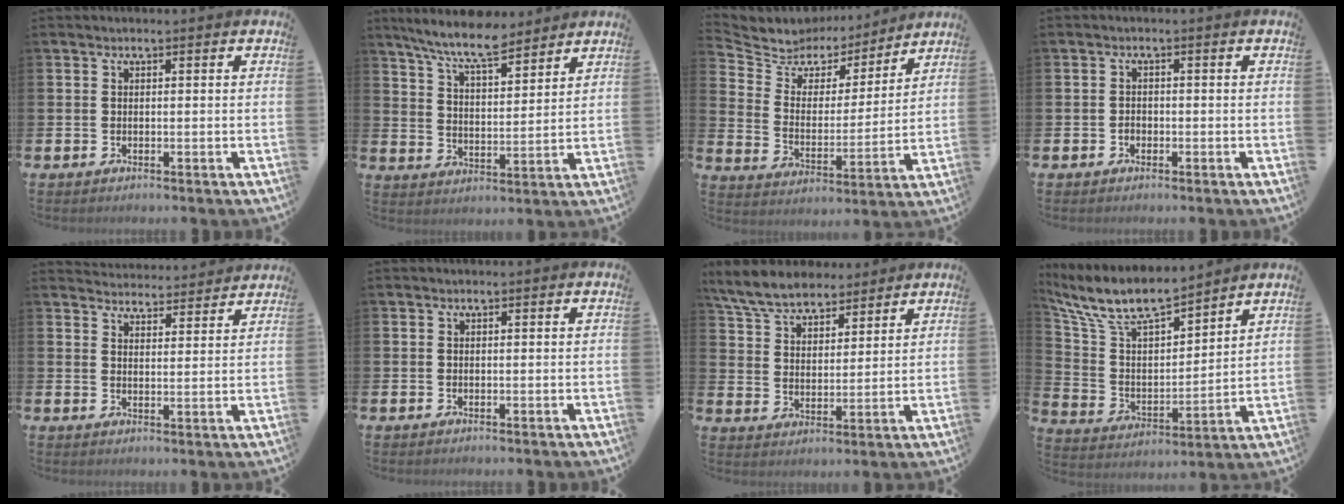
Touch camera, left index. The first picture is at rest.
{"total": 8.6, "force": [7.7, 1.4, 3.6], "torque": [-0.088, -0.032, 0.138]}
{"total": 6.6, "force": [5.9, 3.0, 0.6], "torque": [-0.058, -0.045, 0.103]}
{"total": 1.0, "force": [-0.4, 0.9, 0.3], "torque": [-0.005, 0.004, -0.010]}
{"total": 4.3, "force": [4.2, 0.5, -0.2], "torque": [-0.005, -0.032, 0.076]}
{"total": 0.0}
{"total": 7.3, "force": [6.7, 2.3, 1.7], "torque": [-0.064, -0.021, 0.125]}
{"total": 9.7, "force": [8.7, 2.3, 3.7], "torque": [-0.115, -0.056, 0.152]}